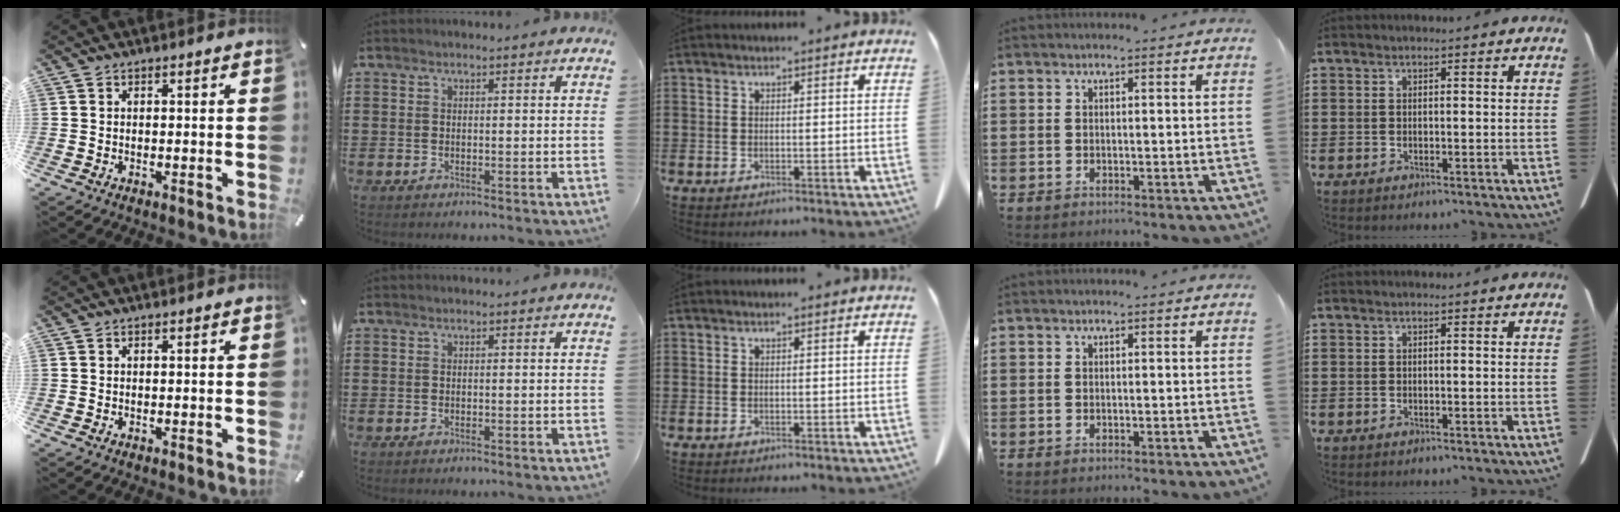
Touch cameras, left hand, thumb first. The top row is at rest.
{}